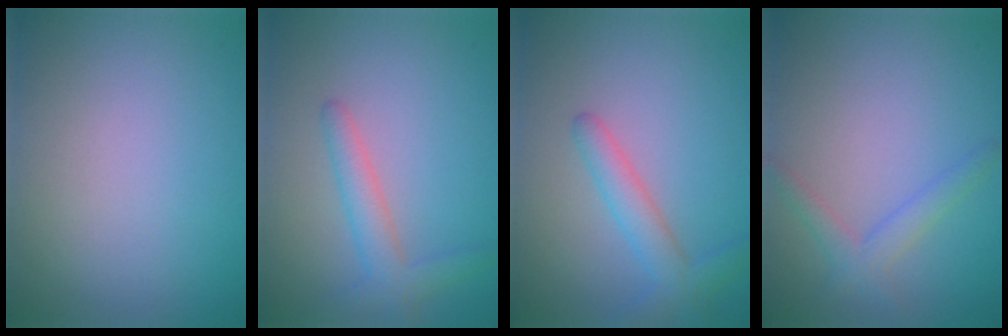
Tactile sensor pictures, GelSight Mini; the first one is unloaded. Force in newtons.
{"total": 2.1, "press": 2.1, "slide": 0.2}
{"total": 2.8, "press": 2.7, "slide": 0.2}
{"total": 2.1, "press": 2.1, "slide": 0.1}